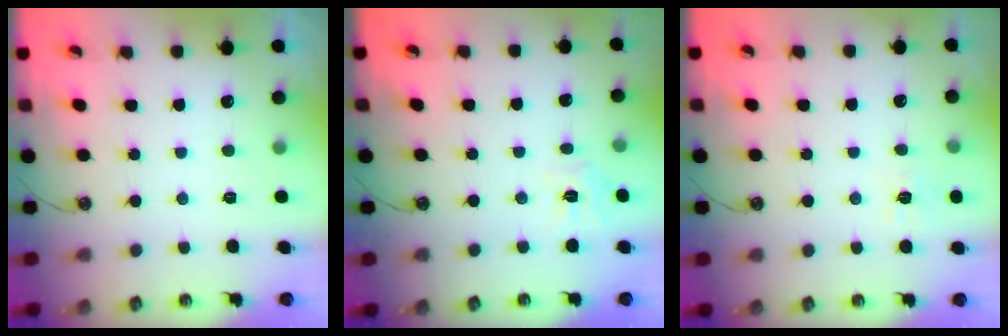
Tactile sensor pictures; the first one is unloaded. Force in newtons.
{"total": 5.4, "press": 5.4, "slide": 0.5}
{"total": 6.9, "press": 6.9, "slide": 0.6}